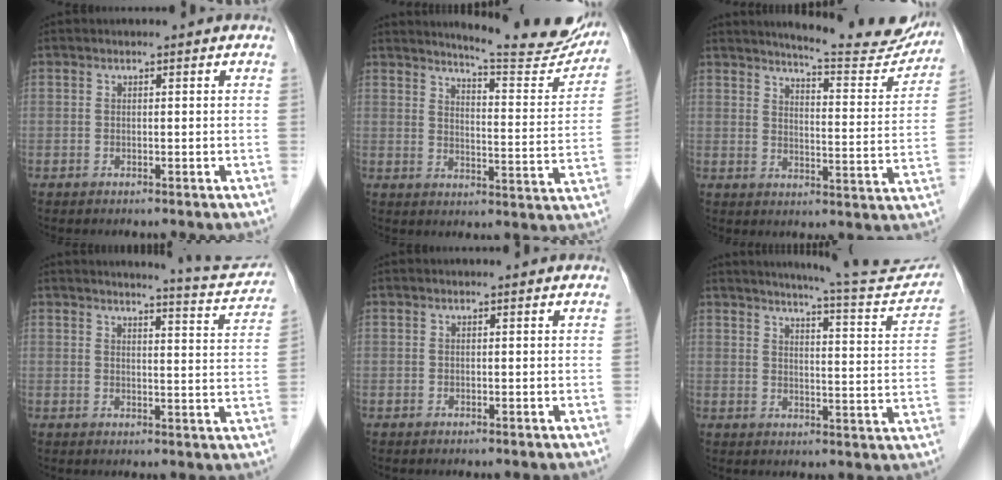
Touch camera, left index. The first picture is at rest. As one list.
[{"total": 16.3, "force": [15.4, 1.3, 5.3], "torque": [-0.069, -0.068, 0.183]}, {"total": 15.6, "force": [14.8, 1.5, 4.7], "torque": [-0.060, -0.057, 0.175]}, {"total": 8.2, "force": [8.1, -0.3, 1.3], "torque": [-0.024, -0.031, 0.087]}, {"total": 0.0}, {"total": 15.4, "force": [14.6, -0.1, 4.9], "torque": [-0.071, -0.055, 0.174]}]